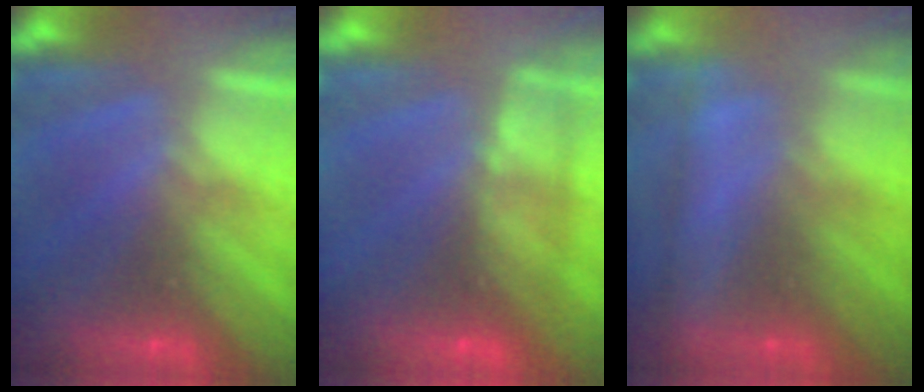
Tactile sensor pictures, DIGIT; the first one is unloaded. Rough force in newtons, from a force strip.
{"total": 2.4}
{"total": 2.4}